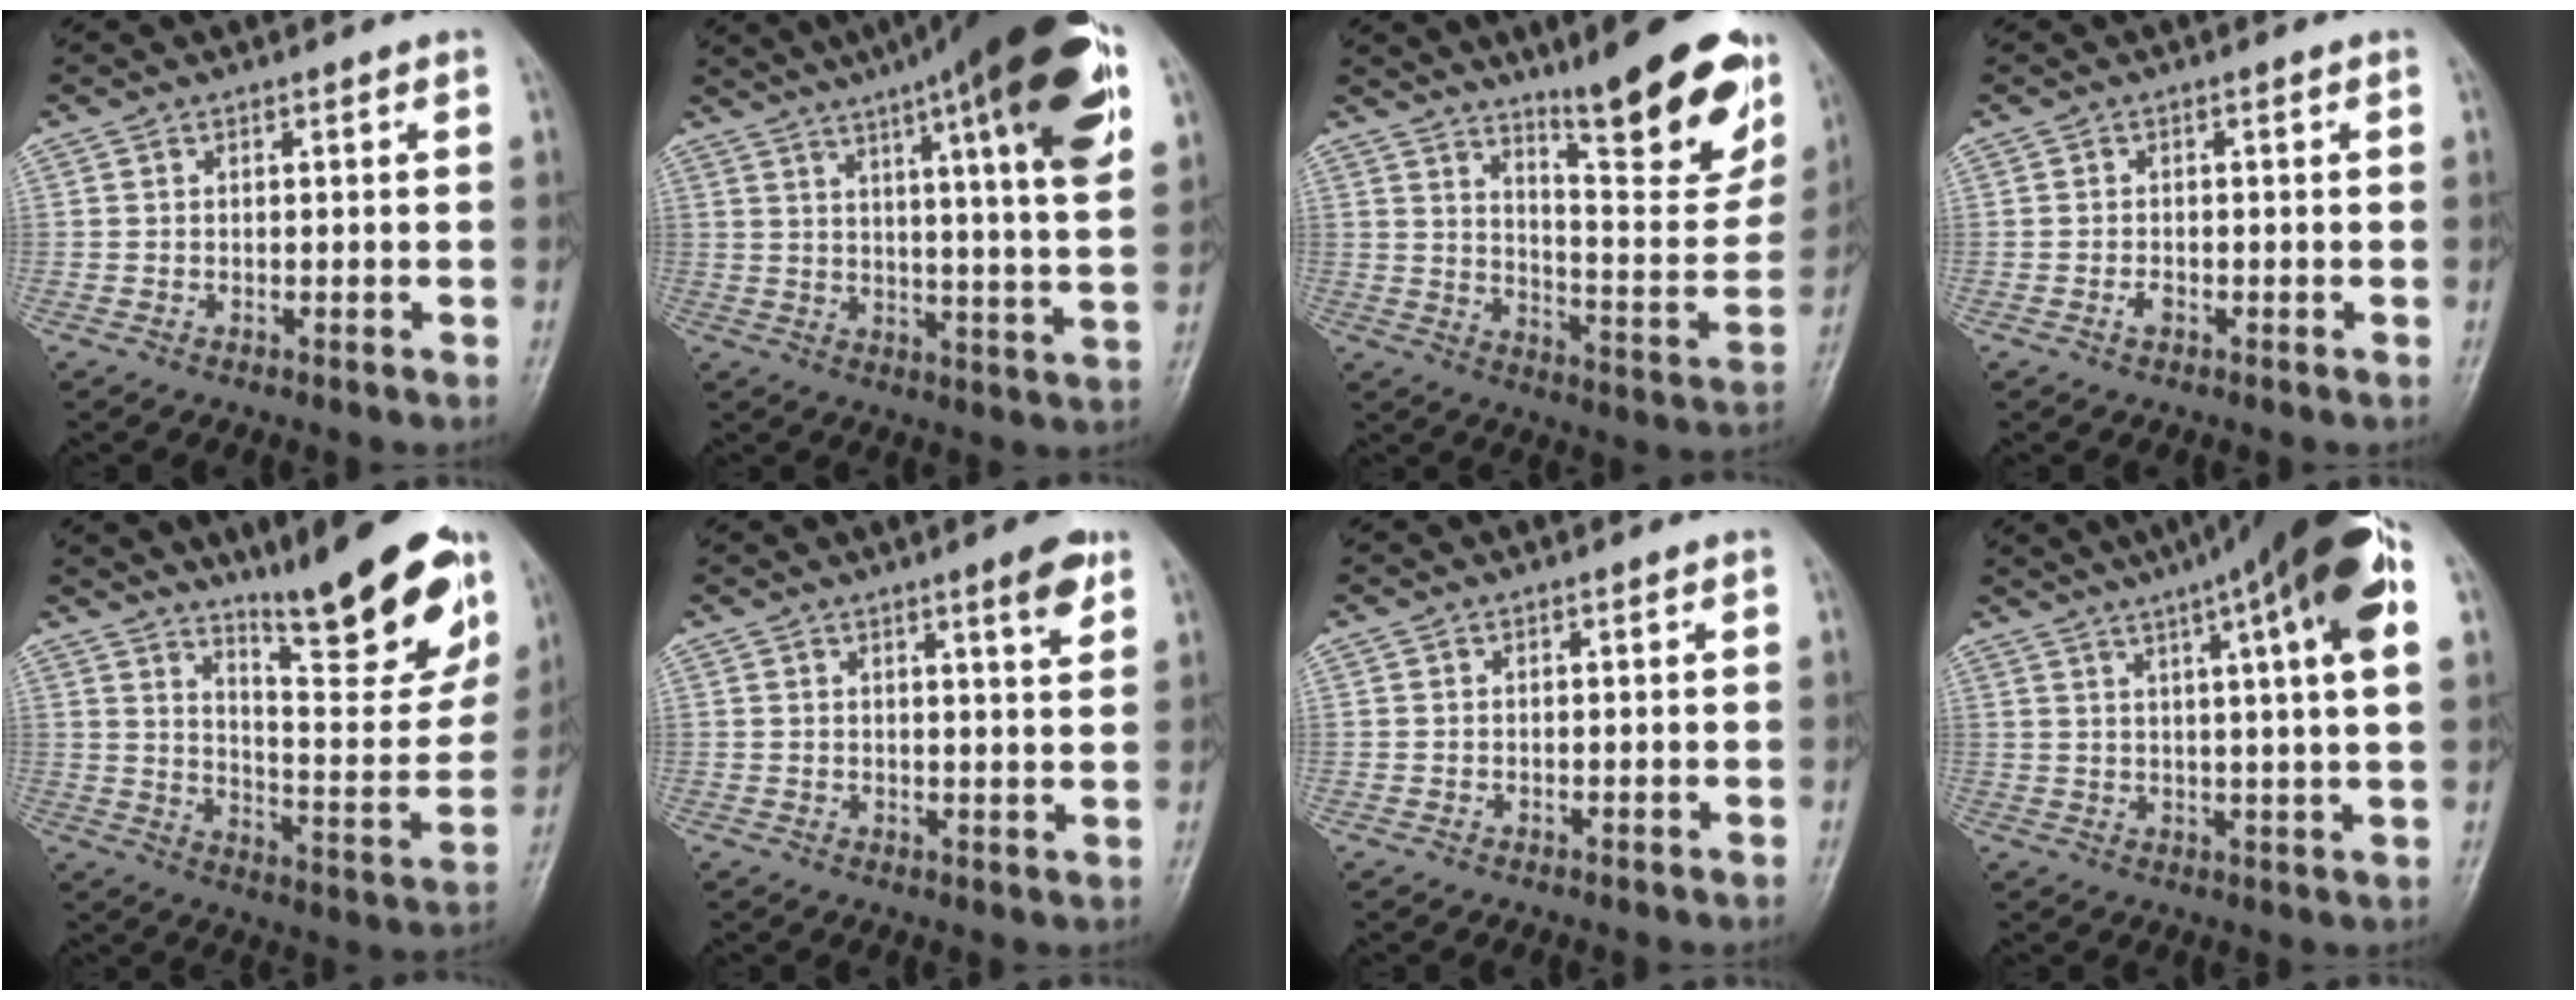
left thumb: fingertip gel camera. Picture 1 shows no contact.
{"total": 25.3, "force": [13.5, 3.8, 21.1], "torque": [-0.303, -0.021, 0.182]}
{"total": 21.3, "force": [14.0, 4.6, 15.3], "torque": [-0.170, -0.080, 0.213]}
{"total": 1.3, "force": [-0.6, 0.7, 0.9], "torque": [-0.017, 0.003, -0.013]}
{"total": 22.9, "force": [15.7, 4.9, 16.0], "torque": [-0.193, -0.090, 0.237]}
{"total": 11.1, "force": [6.4, 1.7, 8.9], "torque": [-0.112, -0.032, 0.087]}
{"total": 0.0}
{"total": 19.7, "force": [9.6, 2.3, 17.1], "torque": [-0.256, 0.008, 0.125]}